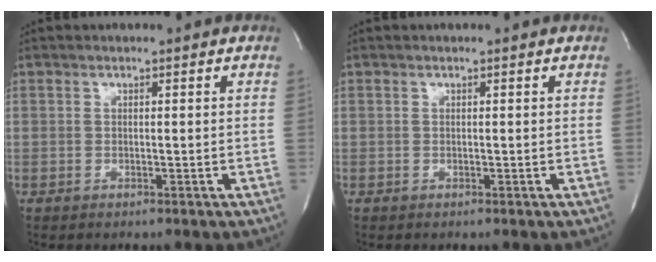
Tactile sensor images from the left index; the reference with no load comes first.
{"total": 0.0}